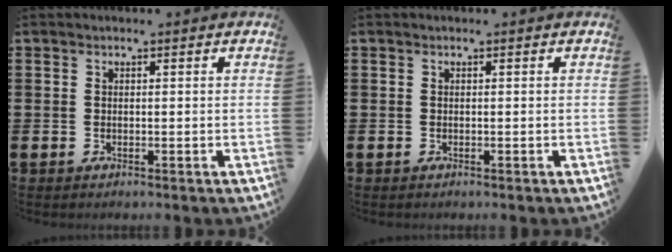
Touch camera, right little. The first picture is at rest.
{"total": 0.0}